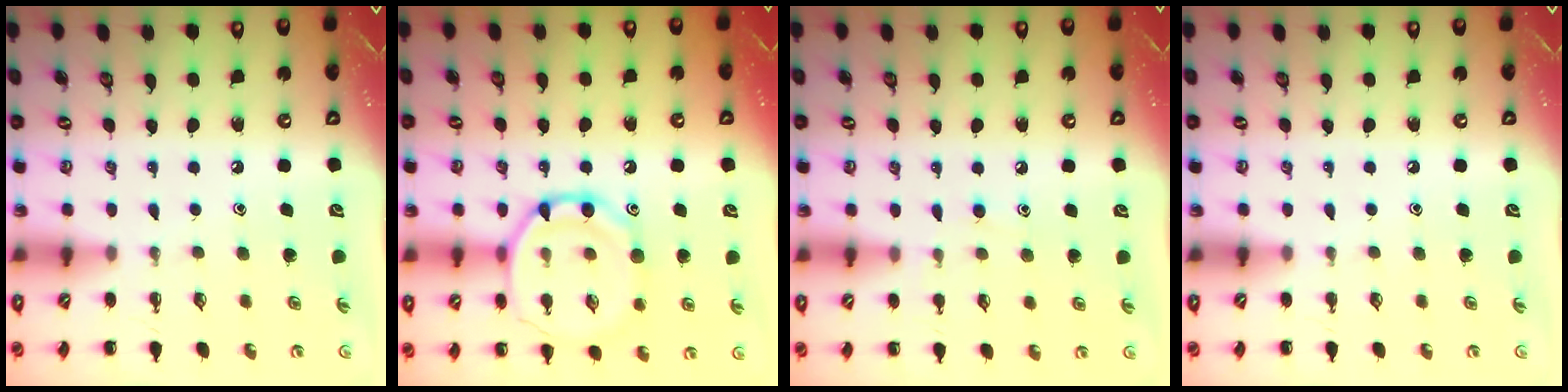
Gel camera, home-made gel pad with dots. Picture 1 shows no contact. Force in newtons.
{"total": 15.2, "press": 15.2, "slide": 0.8}
{"total": 5.4, "press": 4.9, "slide": 2.1}
{"total": 0.0}